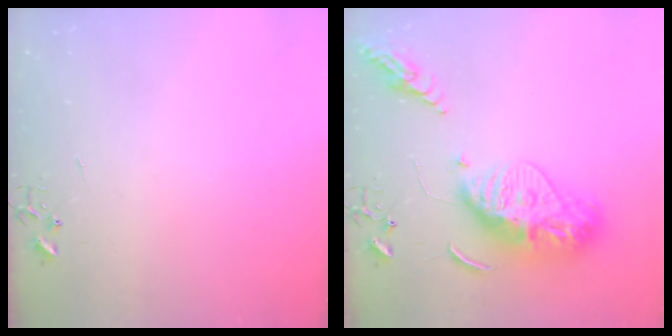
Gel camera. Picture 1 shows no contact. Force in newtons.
{"total": 18.2, "press": 18.1, "slide": 1.5}